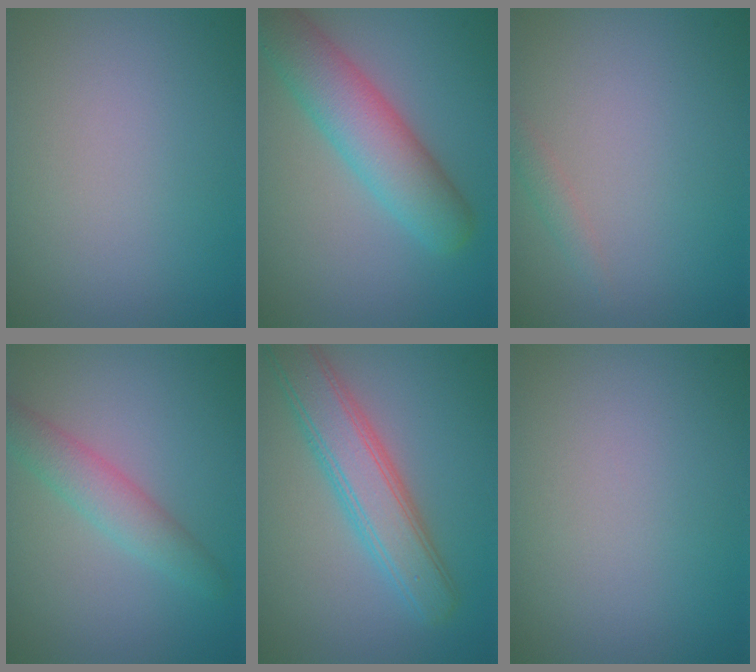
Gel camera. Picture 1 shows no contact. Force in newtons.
{"total": 6.4, "press": 6.4, "slide": 0.4}
{"total": 1.0, "press": 1.0, "slide": 0.0}
{"total": 3.2, "press": 3.2, "slide": 0.1}
{"total": 5.6, "press": 5.6, "slide": 0.1}
{"total": 0.0}